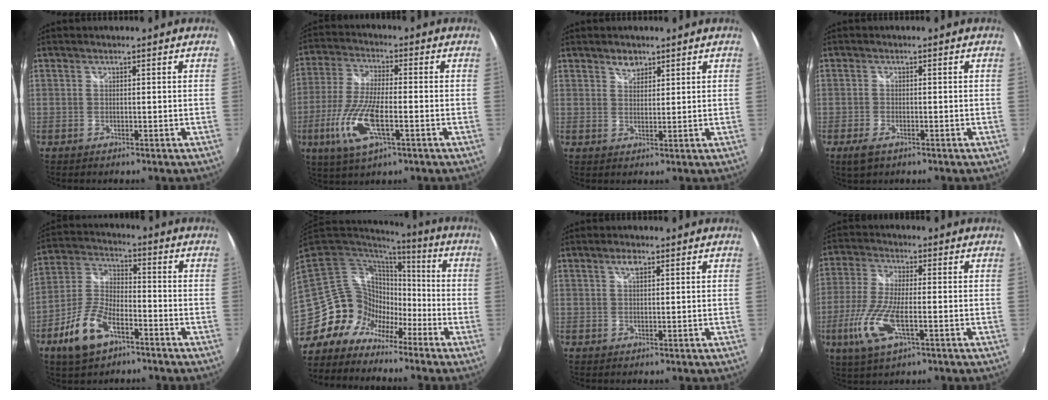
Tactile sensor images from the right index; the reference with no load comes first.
{"total": 12.8, "force": [-4.5, 3.9, 11.4], "torque": [-0.248, -0.015, -0.088]}
{"total": 2.6, "force": [2.0, 1.3, 1.0], "torque": [-0.012, 0.004, 0.035]}
{"total": 3.2, "force": [-1.9, 1.3, 2.2], "torque": [-0.049, -0.007, -0.035]}
{"total": 11.6, "force": [-6.4, 5.4, 8.0], "torque": [-0.177, 0.005, -0.121]}
{"total": 13.0, "force": [-8.6, 9.1, 3.4], "torque": [-0.071, 0.024, -0.154]}
{"total": 1.9, "force": [1.0, 0.7, 1.4], "torque": [-0.025, 0.005, 0.017]}
{"total": 11.1, "force": [-3.8, 3.5, 9.8], "torque": [-0.219, -0.014, -0.075]}